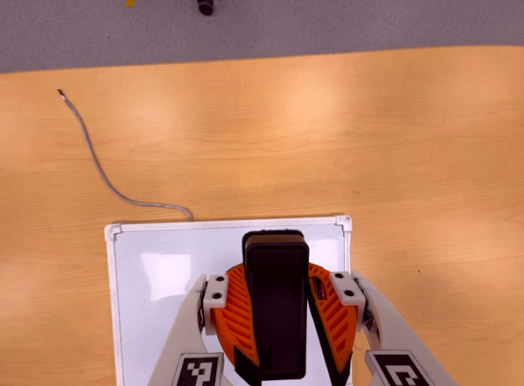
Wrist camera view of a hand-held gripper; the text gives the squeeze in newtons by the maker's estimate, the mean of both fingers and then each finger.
{"total": 12.5, "left": 11.6, "right": 13.4}